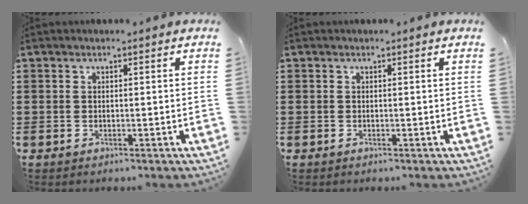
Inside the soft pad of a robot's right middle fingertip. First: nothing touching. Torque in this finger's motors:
{"motor_torque": [-0.43, 0.27, 0.25, -0.01]}